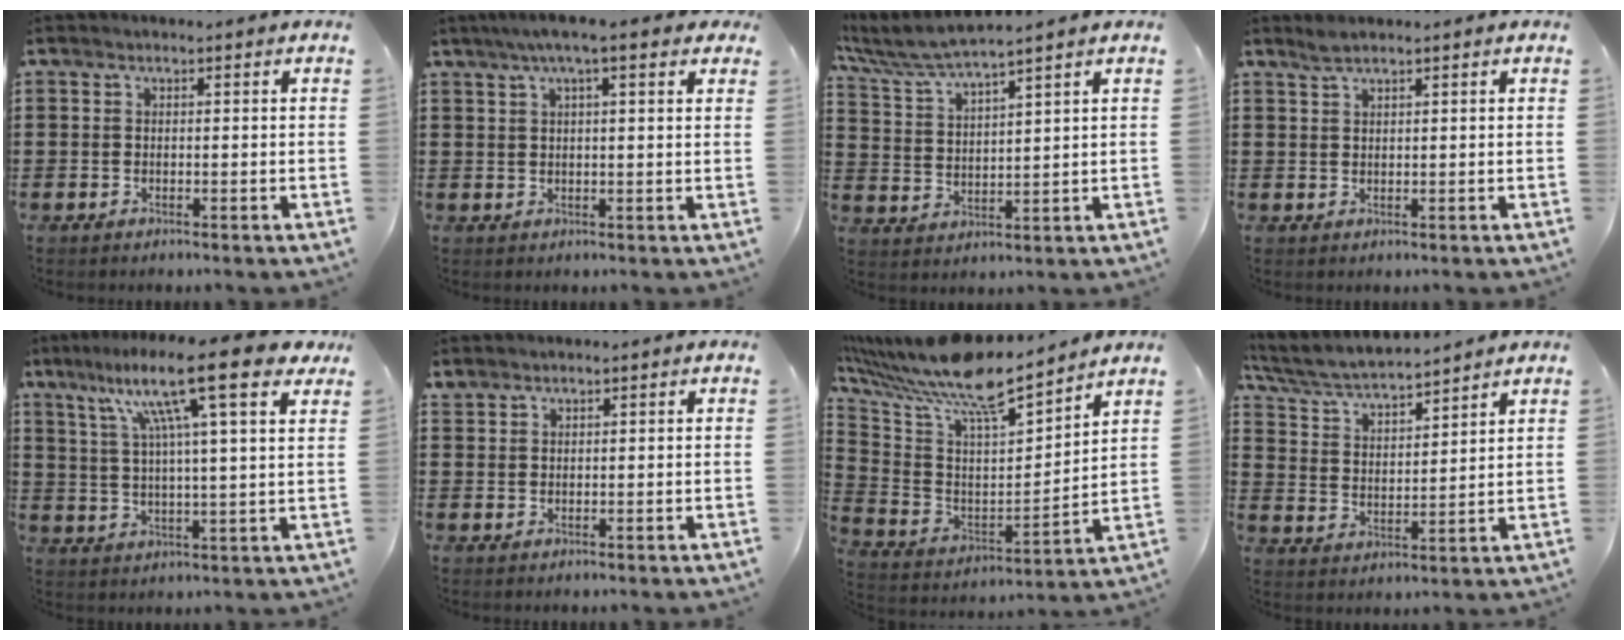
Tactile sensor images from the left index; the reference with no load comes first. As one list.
[{"total": 5.2, "force": [3.2, 0.7, 4.1], "torque": [-0.078, 0.005, 0.053]}, {"total": 5.0, "force": [4.5, -0.1, 2.3], "torque": [-0.065, -0.026, 0.075]}, {"total": 1.6, "force": [1.3, 0.1, 0.8], "torque": [-0.018, 0.001, 0.024]}, {"total": 15.6, "force": [9.8, 1.6, 12.0], "torque": [-0.233, -0.022, 0.151]}, {"total": 1.3, "force": [1.3, 0.2, 0.1], "torque": [-0.005, -0.001, 0.025]}, {"total": 10.9, "force": [9.5, 1.0, 5.3], "torque": [-0.142, -0.070, 0.156]}, {"total": 5.3, "force": [5.0, 0.3, 1.9], "torque": [-0.060, -0.035, 0.081]}]